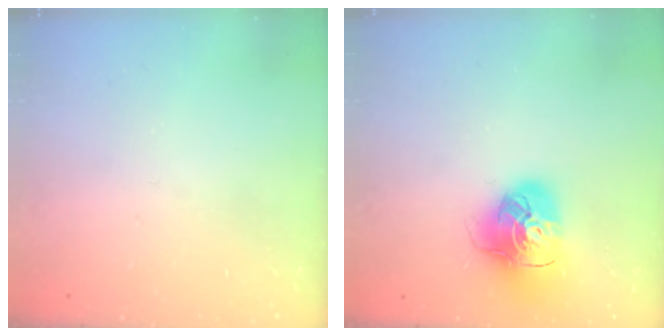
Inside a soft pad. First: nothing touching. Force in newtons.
{"total": 14.4, "press": 14.3, "slide": 1.8}